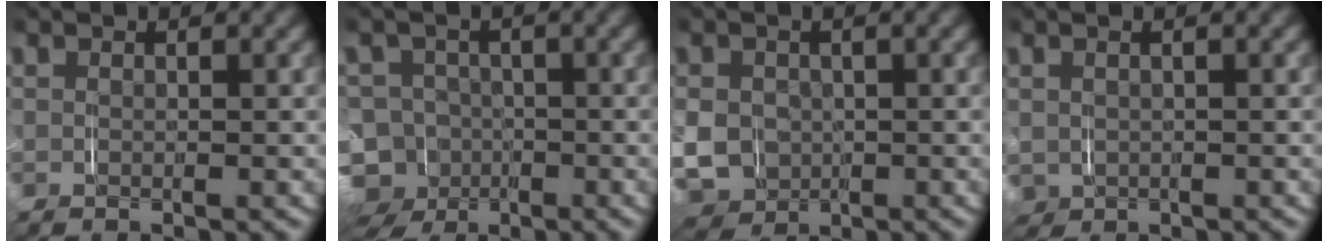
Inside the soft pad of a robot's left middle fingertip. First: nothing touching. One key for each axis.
{"total": 12.0, "fx": -5.5, "fy": 10.3, "fz": 2.9, "tx": -0.087, "ty": -0.068, "tz": -0.092}
{"total": 6.6, "fx": -1.7, "fy": 5.8, "fz": 2.7, "tx": -0.084, "ty": -0.042, "tz": -0.015}
{"total": 2.2, "fx": -0.6, "fy": 2.0, "fz": 0.7, "tx": -0.034, "ty": -0.019, "tz": -0.003}